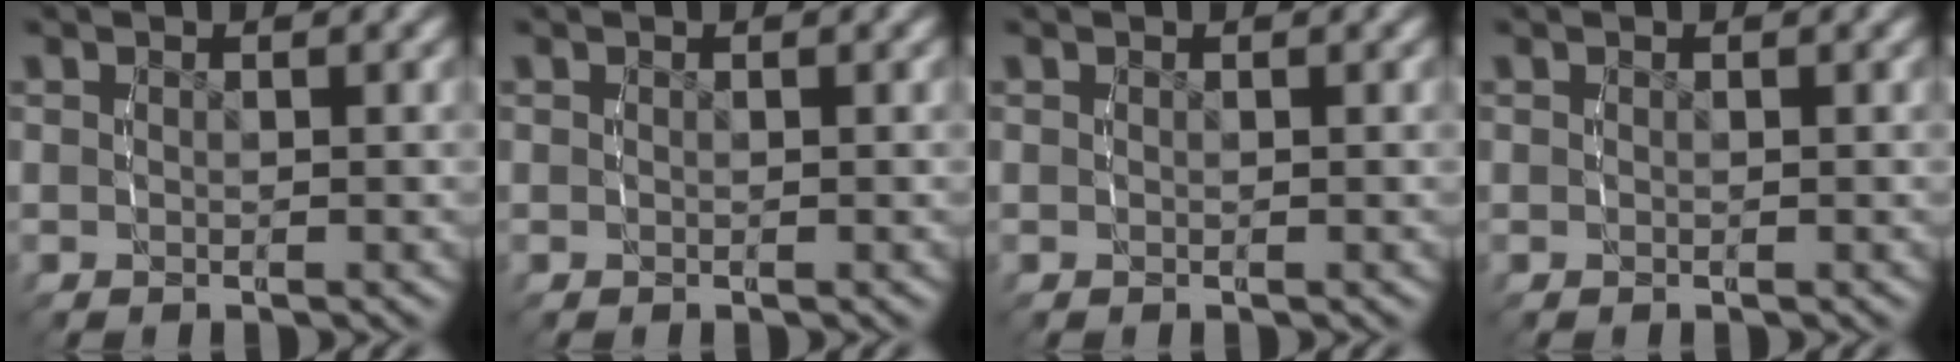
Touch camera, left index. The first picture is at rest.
{"total": 0.0}
{"total": 0.0}
{"total": 0.0}